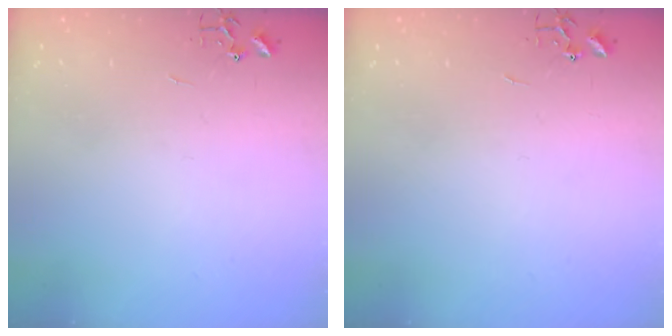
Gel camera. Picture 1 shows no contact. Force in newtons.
{"total": 0.0}